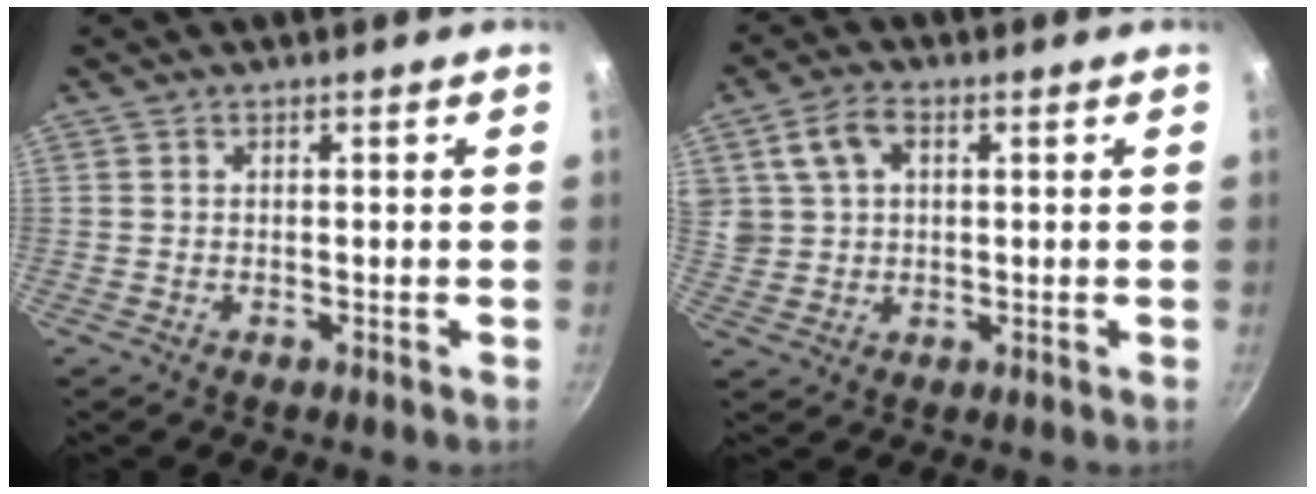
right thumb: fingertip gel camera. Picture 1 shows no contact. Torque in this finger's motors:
{"motor_torque": [0.21, 0.50, 0.79, 0.73, 0.36]}